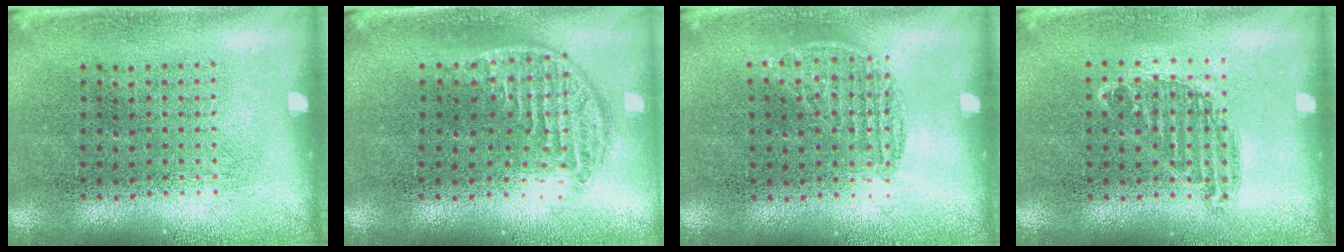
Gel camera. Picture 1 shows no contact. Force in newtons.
{"total": 1.4, "press": 1.2, "slide": 0.7}
{"total": 0.8, "press": 0.7, "slide": 0.4}
{"total": 0.8, "press": 0.7, "slide": 0.4}